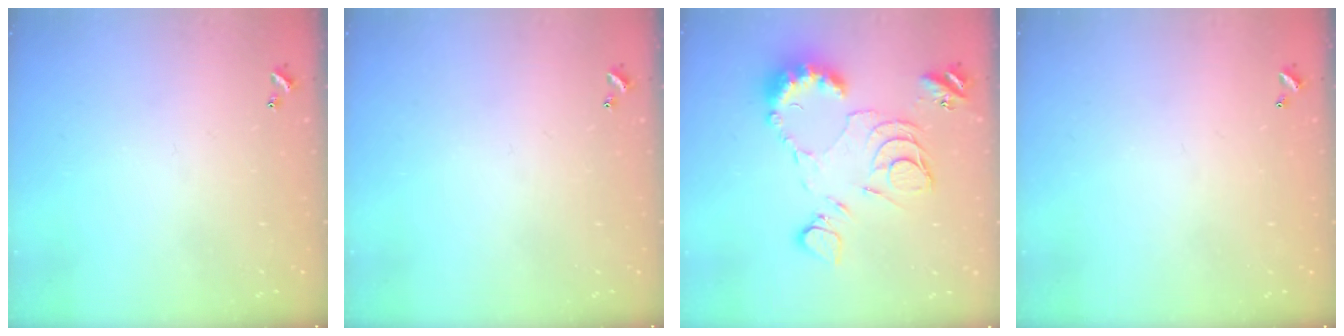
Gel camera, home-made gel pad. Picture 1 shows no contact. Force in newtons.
{"total": 0.0}
{"total": 14.4, "press": 14.4, "slide": 1.2}
{"total": 2.8, "press": 2.8, "slide": 0.1}